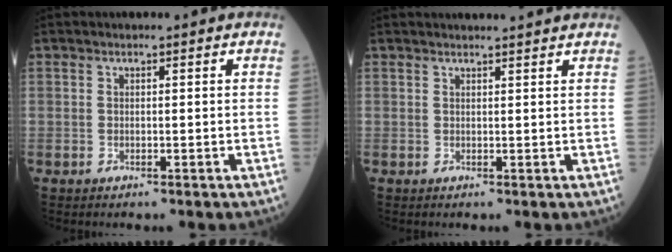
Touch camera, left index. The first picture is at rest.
{"total": 5.4, "force": [5.2, -0.2, 1.5], "torque": [-0.014, 0.020, 0.054]}